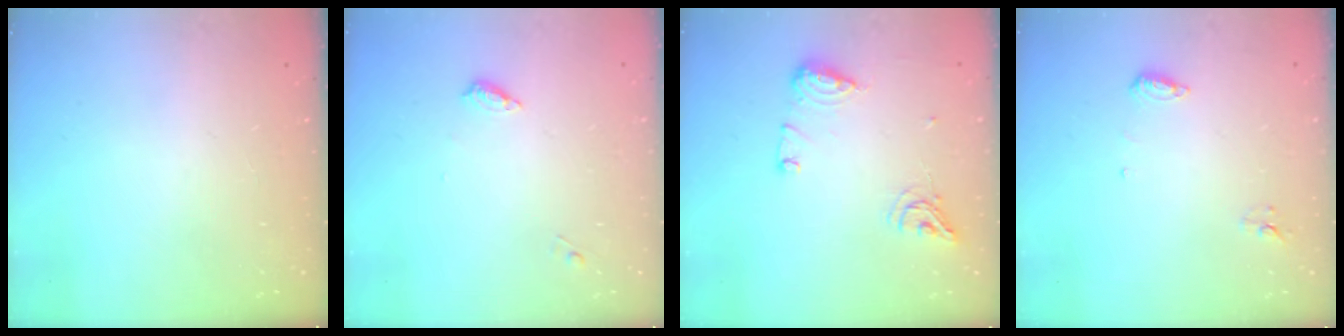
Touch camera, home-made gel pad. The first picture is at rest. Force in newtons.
{"total": 5.6, "press": 5.6, "slide": 0.6}
{"total": 11.5, "press": 11.4, "slide": 1.1}
{"total": 5.3, "press": 5.1, "slide": 1.3}